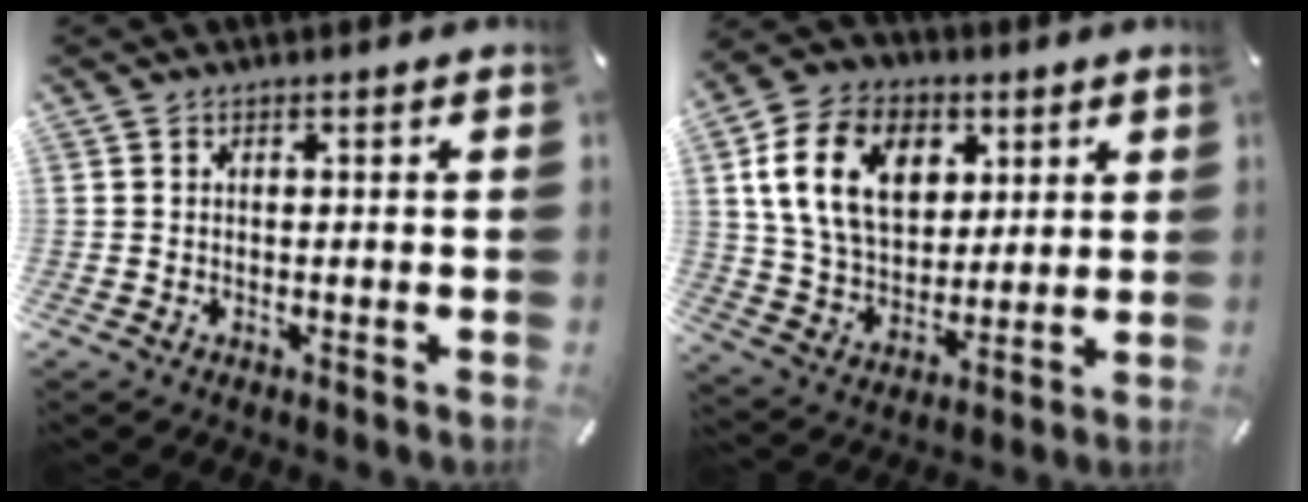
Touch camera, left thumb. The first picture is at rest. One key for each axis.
{"total": 16.3, "fx": 5.2, "fy": 12.2, "fz": 9.5, "tx": -0.192, "ty": 0.003, "tz": 0.098}